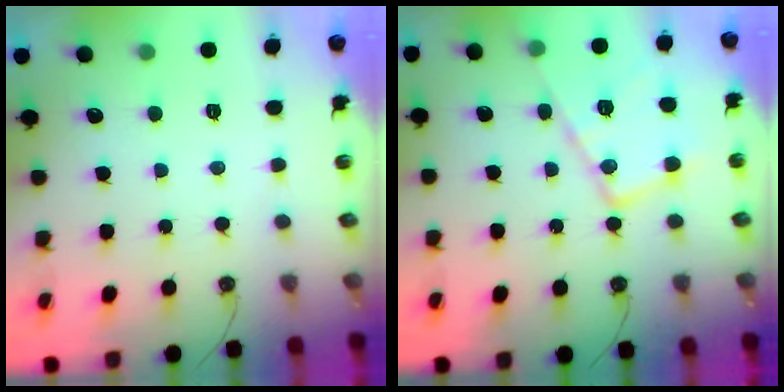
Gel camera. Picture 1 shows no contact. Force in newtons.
{"total": 16.4, "press": 16.3, "slide": 1.6}